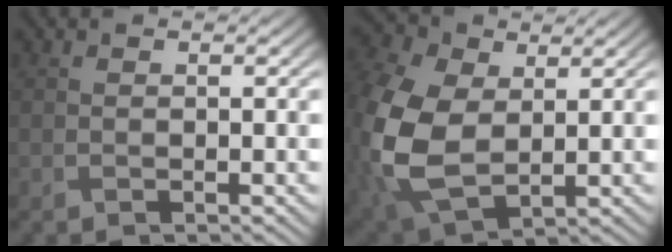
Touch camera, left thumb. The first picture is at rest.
{"total": 14.9, "force": [0.4, 10.3, 10.7], "torque": [-0.311, -0.027, 0.023]}